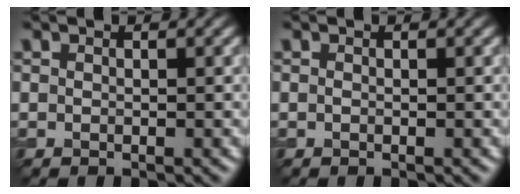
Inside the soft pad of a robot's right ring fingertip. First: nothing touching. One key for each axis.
{"total": 0.0}